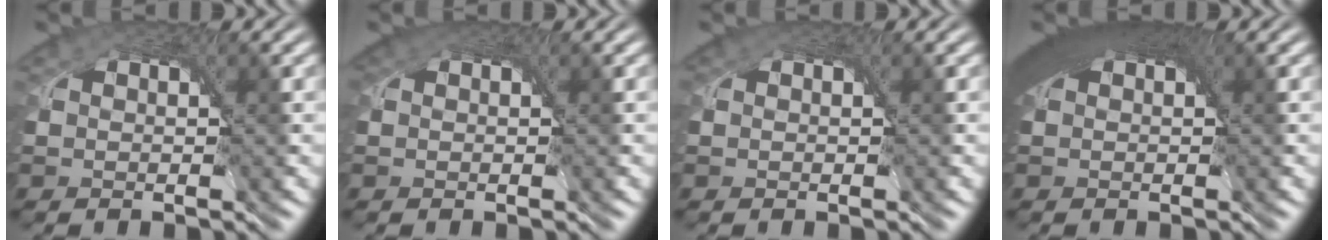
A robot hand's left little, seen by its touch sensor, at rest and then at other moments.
{"total": 2.0, "force": [1.0, 1.3, 1.1], "torque": [-0.021, 0.005, 0.009]}
{"total": 1.0, "force": [0.5, 0.7, 0.5], "torque": [-0.011, 0.002, 0.005]}
{"total": 7.4, "force": [2.8, 3.5, 5.9], "torque": [-0.090, 0.019, 0.030]}